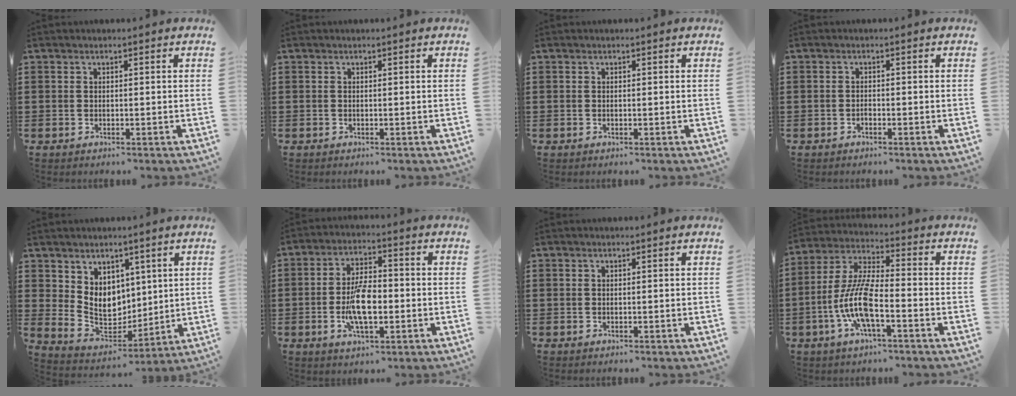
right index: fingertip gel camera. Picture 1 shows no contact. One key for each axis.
{"total": 0.0}
{"total": 0.0}
{"total": 0.7, "fx": -0.6, "fy": 0.4, "fz": 0.3, "tx": -0.007, "ty": -0.002, "tz": -0.011}
{"total": 7.4, "fx": 3.3, "fy": 6.0, "fz": 2.8, "tx": -0.057, "ty": -0.016, "tz": 0.067}
{"total": 8.7, "fx": -1.8, "fy": 3.7, "fz": 7.7, "tx": -0.163, "ty": -0.002, "tz": -0.037}
{"total": 0.0}
{"total": 9.8, "fx": -3.5, "fy": 2.7, "fz": 8.7, "tx": -0.206, "ty": -0.011, "tz": -0.074}